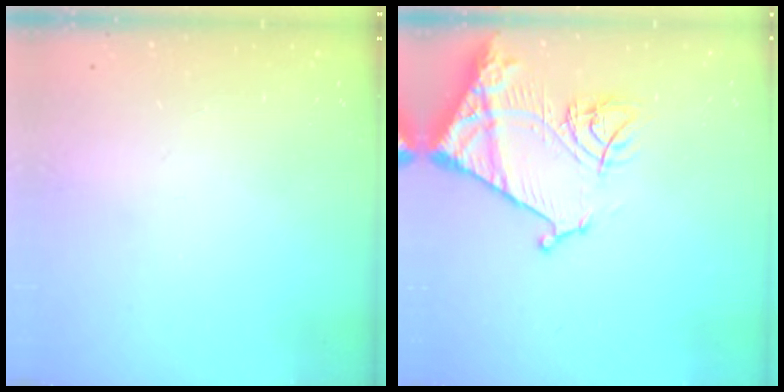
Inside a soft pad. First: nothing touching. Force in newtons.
{"total": 17.3, "press": 17.3, "slide": 1.6}